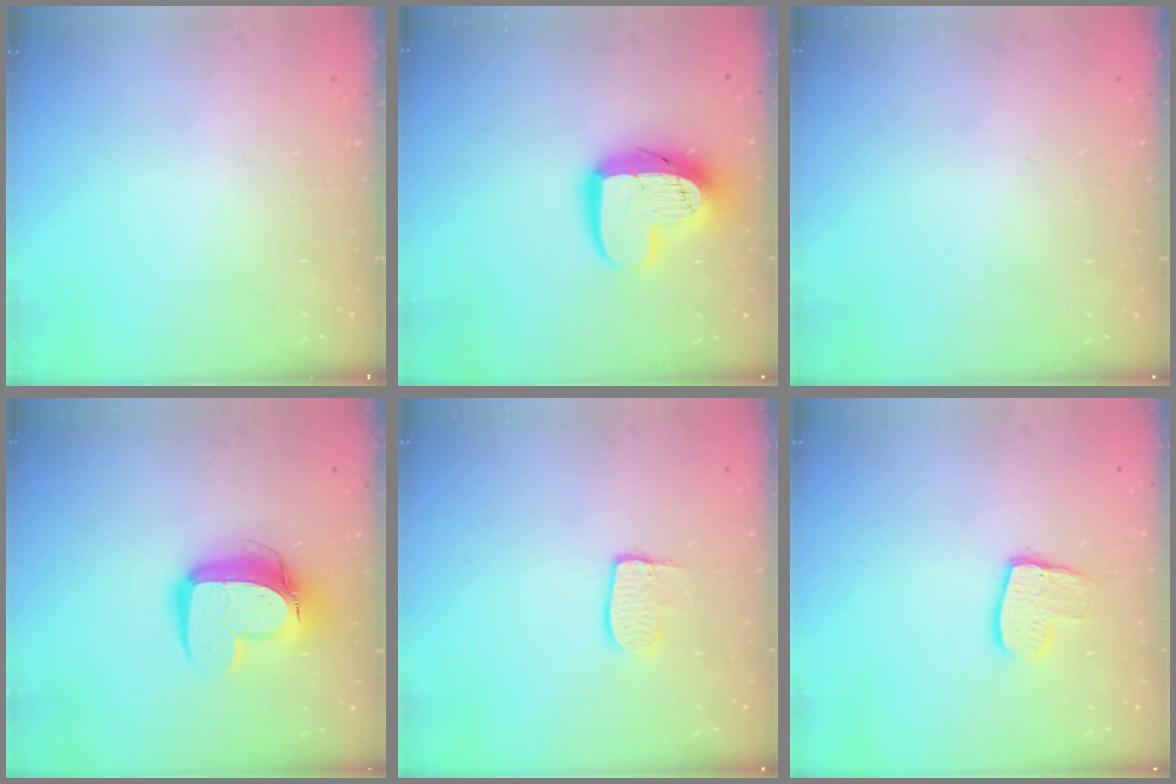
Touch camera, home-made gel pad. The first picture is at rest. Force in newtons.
{"total": 14.3, "press": 14.3, "slide": 1.2}
{"total": 0.7, "press": 0.6, "slide": 0.3}
{"total": 13.9, "press": 13.8, "slide": 1.4}
{"total": 5.9, "press": 5.9, "slide": 0.2}
{"total": 10.1, "press": 10.0, "slide": 0.7}